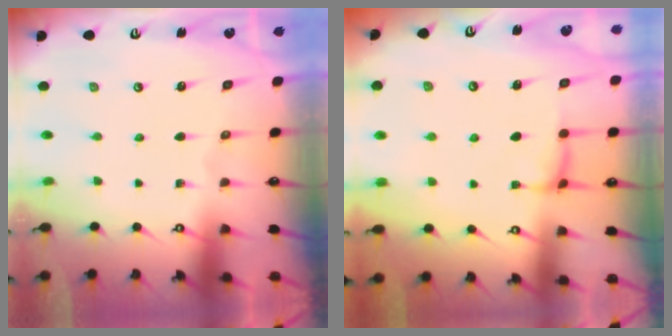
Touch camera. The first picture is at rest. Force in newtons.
{"total": 0.8, "press": 0.3, "slide": 0.7}